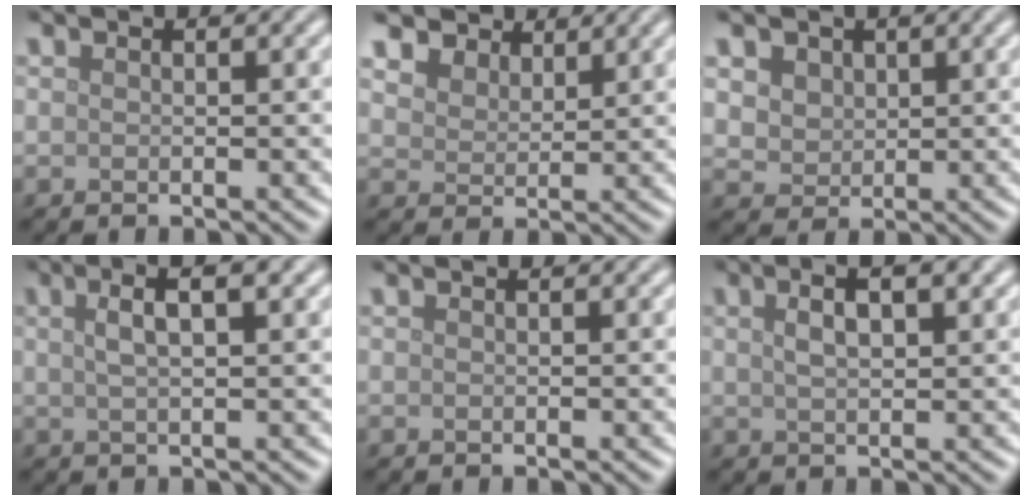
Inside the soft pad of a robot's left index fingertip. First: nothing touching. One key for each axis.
{"total": 5.7, "fx": 4.6, "fy": 2.9, "fz": 1.7, "tx": -0.066, "ty": -0.007, "tz": 0.084}
{"total": 4.2, "fx": 1.9, "fy": 3.2, "fz": 1.8, "tx": -0.051, "ty": 0.005, "tz": 0.036}
{"total": 3.7, "fx": 1.5, "fy": 1.1, "fz": 3.2, "tx": -0.045, "ty": 0.012, "tz": 0.022}
{"total": 0.0}
{"total": 4.1, "fx": 1.9, "fy": 1.5, "fz": 3.3, "tx": -0.048, "ty": 0.007, "tz": 0.021}